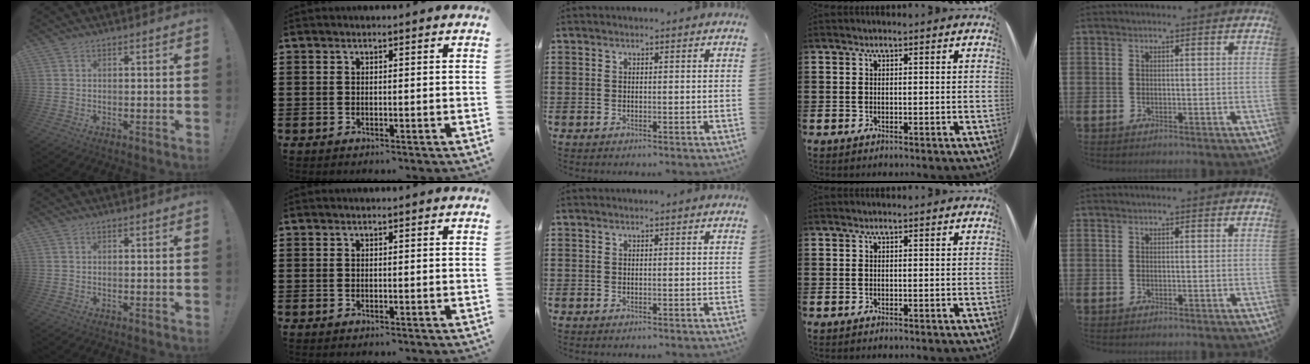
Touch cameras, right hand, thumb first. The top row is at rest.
{}